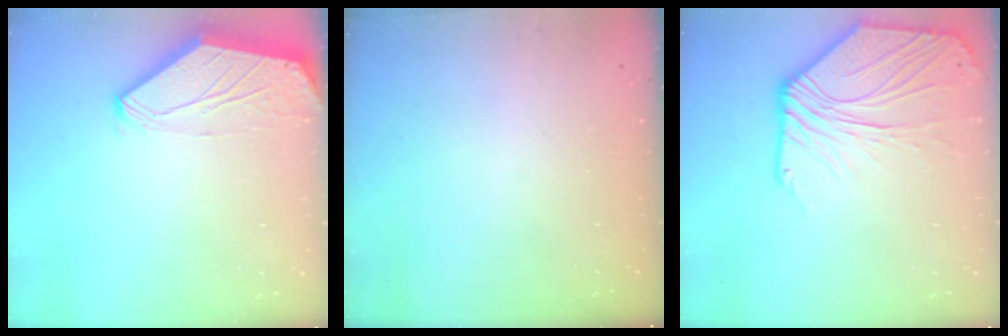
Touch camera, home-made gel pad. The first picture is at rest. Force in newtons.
{"total": 0.0}
{"total": 8.7, "press": 8.6, "slide": 1.2}